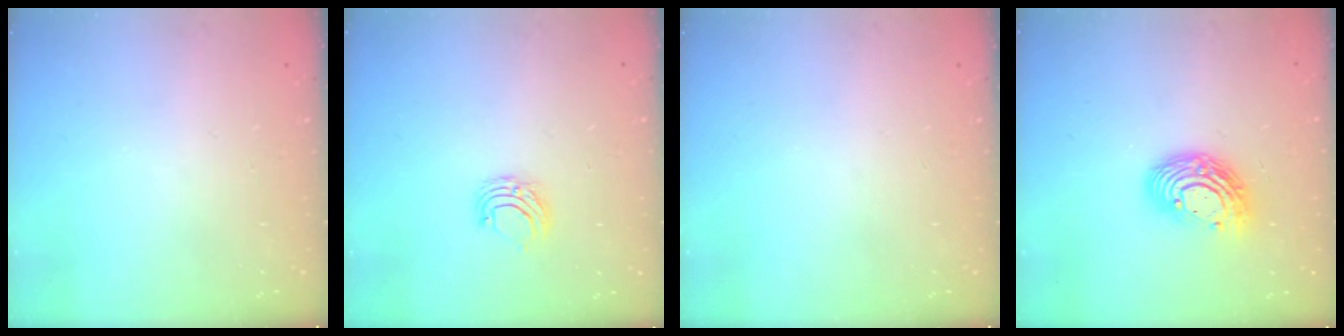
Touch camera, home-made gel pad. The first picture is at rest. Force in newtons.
{"total": 5.6, "press": 5.6, "slide": 0.6}
{"total": 0.0}
{"total": 12.8, "press": 12.8, "slide": 1.1}